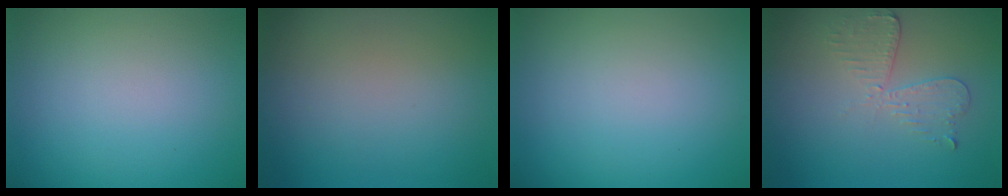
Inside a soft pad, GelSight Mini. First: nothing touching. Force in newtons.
{"total": 0.0}
{"total": 0.0}
{"total": 2.9, "press": 2.5, "slide": 1.5}